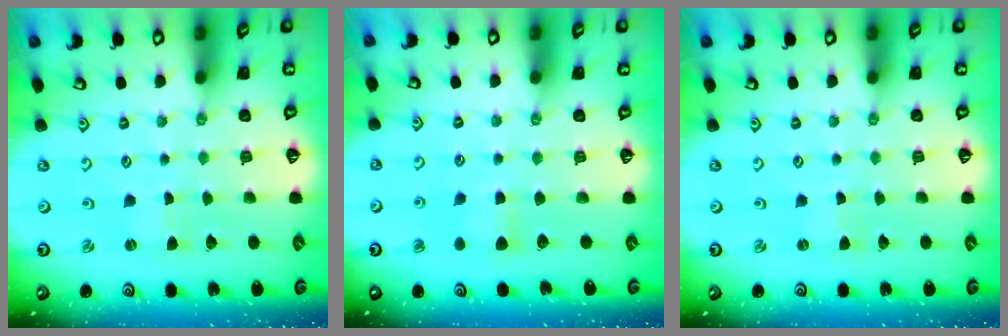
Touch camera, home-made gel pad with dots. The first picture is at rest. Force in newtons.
{"total": 4.8, "press": 4.7, "slide": 0.7}
{"total": 0.0}